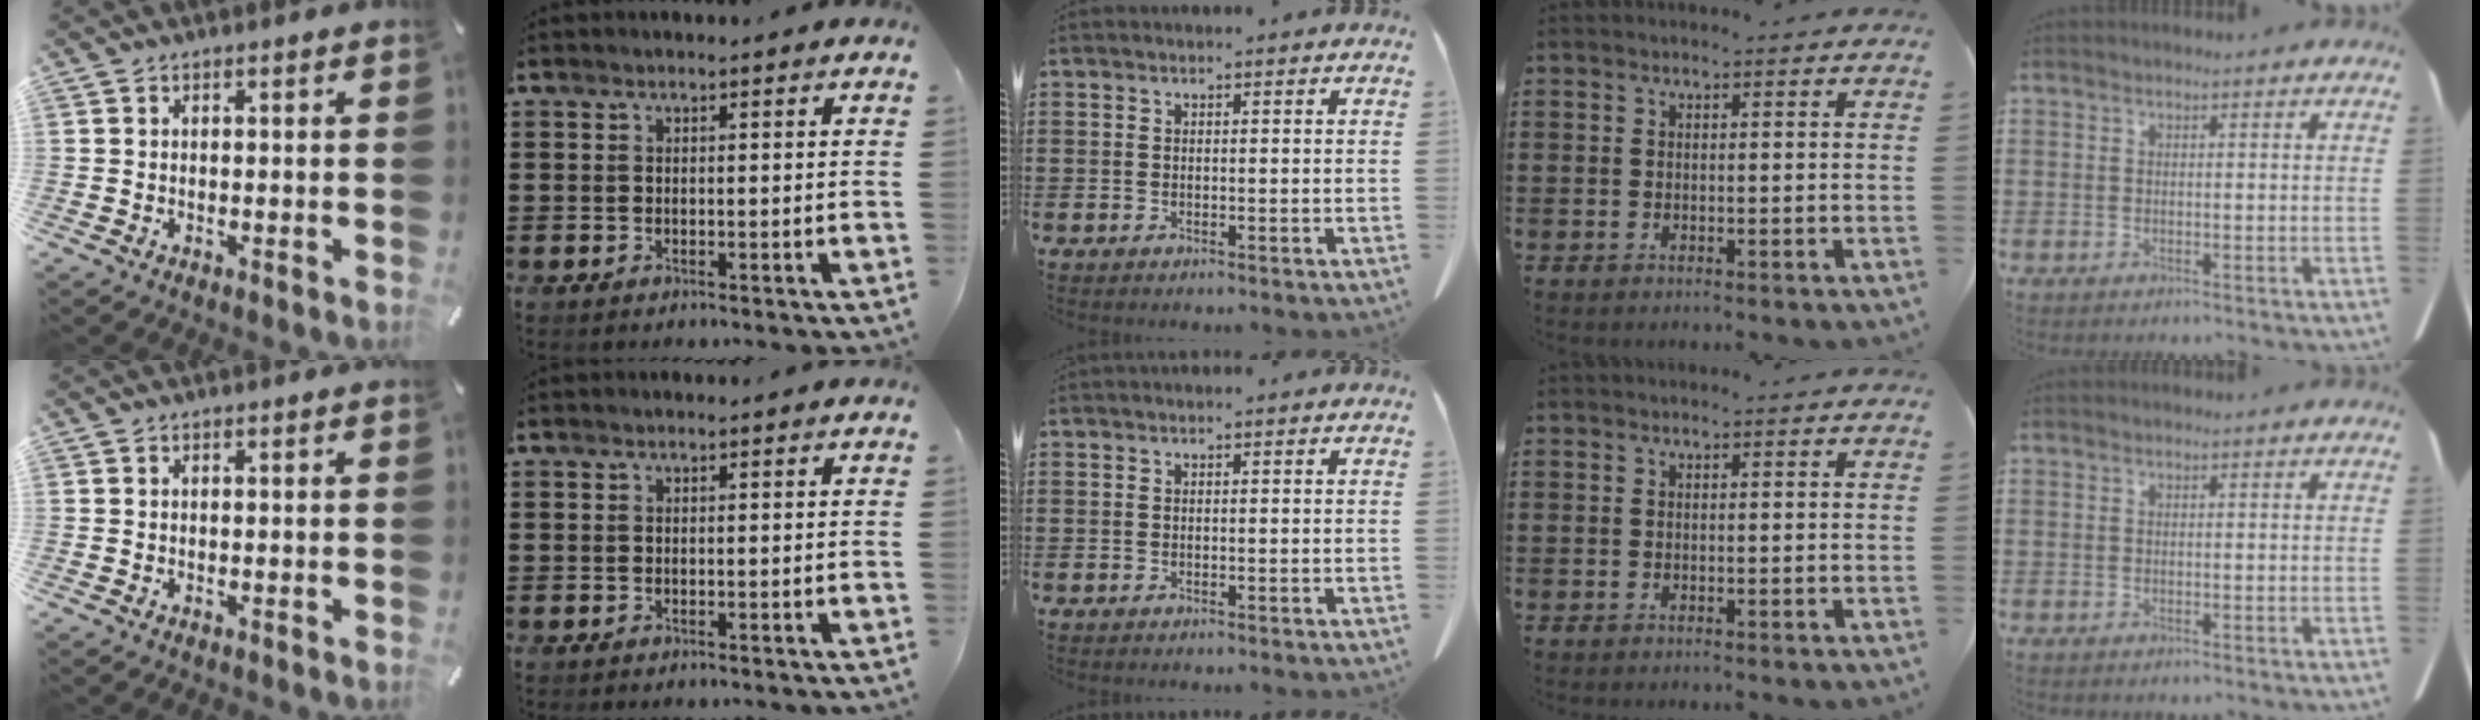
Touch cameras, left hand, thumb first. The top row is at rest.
{}